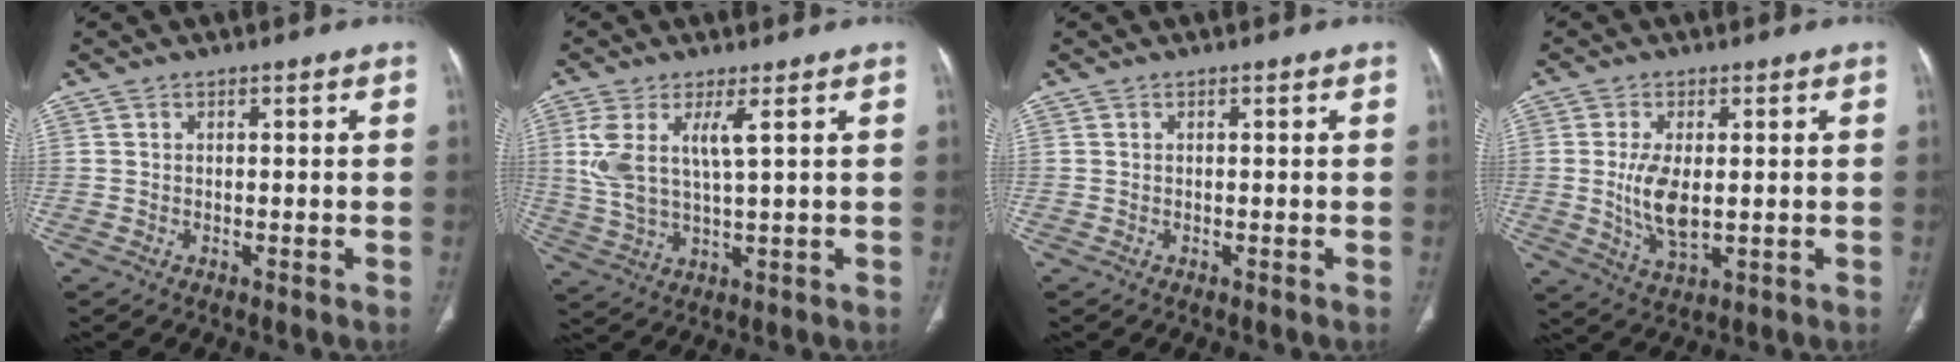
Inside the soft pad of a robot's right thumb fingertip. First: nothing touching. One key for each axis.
{"total": 8.5, "fx": 2.8, "fy": 2.5, "fz": 7.7, "tx": -0.178, "ty": -0.014, "tz": 0.062}
{"total": 0.0}
{"total": 8.0, "fx": 0.1, "fy": 3.7, "fz": 7.0, "tx": -0.139, "ty": -0.014, "tz": 0.010}